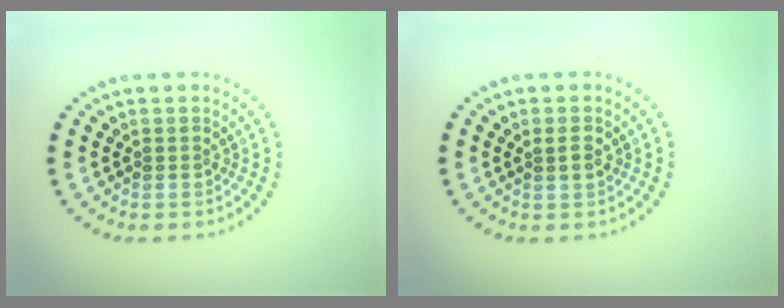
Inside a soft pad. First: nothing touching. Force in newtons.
{"total": 1.3, "press": 1.3, "slide": 0.4}